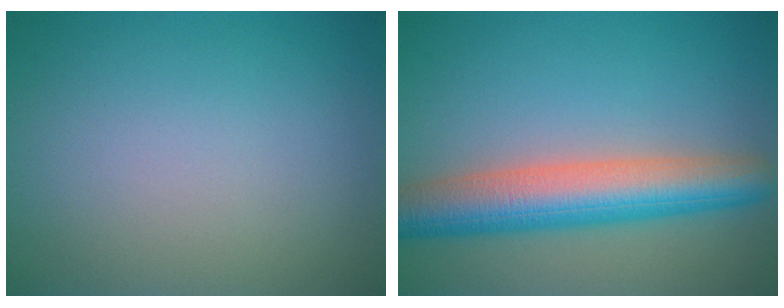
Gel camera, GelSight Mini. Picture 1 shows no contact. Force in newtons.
{"total": 7.5, "press": 7.5, "slide": 0.1}